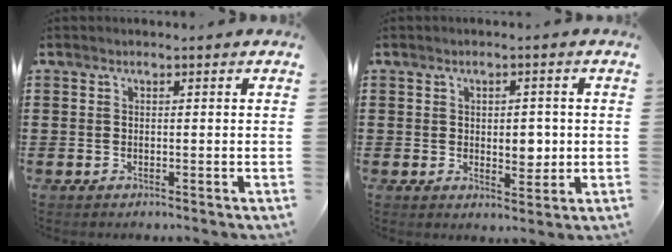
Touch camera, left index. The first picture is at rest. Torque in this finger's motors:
{"motor_torque": [0.12, 0.01, 0.24, 0.04]}